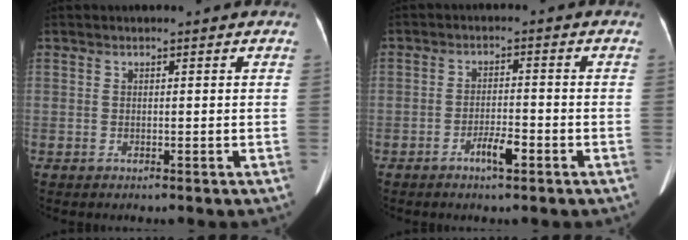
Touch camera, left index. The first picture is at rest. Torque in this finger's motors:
{"motor_torque": [0.10, 0.11, 0.01, 0.02]}